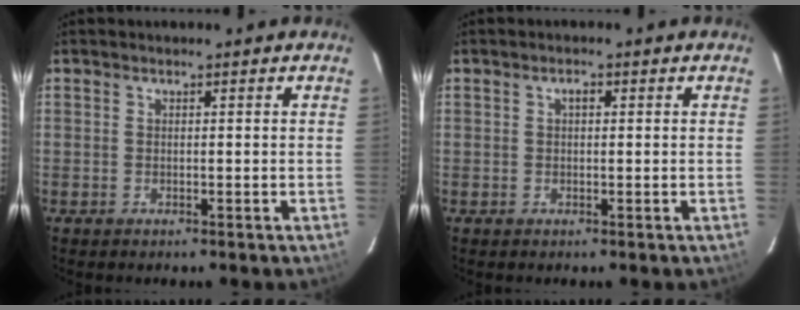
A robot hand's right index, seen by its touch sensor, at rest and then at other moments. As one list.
[{"total": 1.2, "force": [0.3, 0.7, 0.9], "torque": [-0.015, 0.008, 0.003]}]